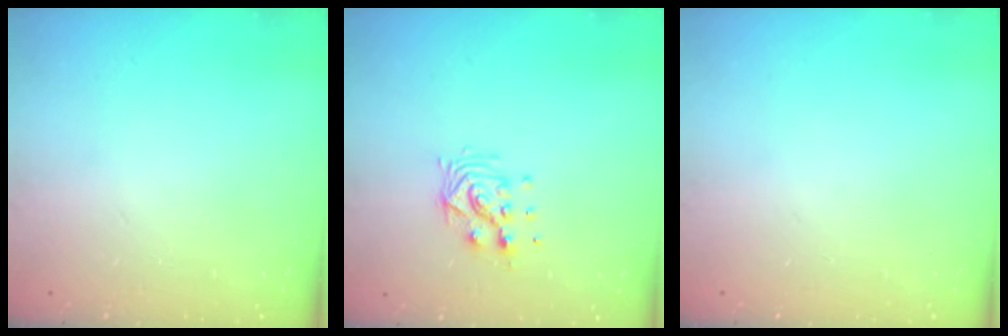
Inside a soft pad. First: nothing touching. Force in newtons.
{"total": 8.4, "press": 8.4, "slide": 0.3}
{"total": 0.0}